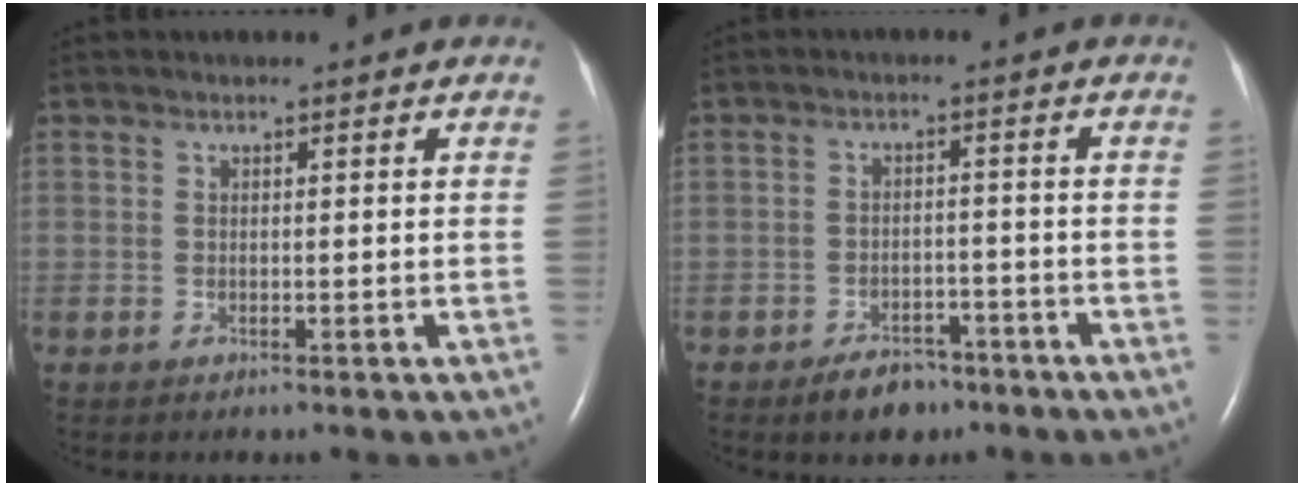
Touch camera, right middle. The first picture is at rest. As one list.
[{"total": 4.9, "force": [-3.6, 2.6, 2.1], "torque": [-0.037, 0.003, -0.051]}]